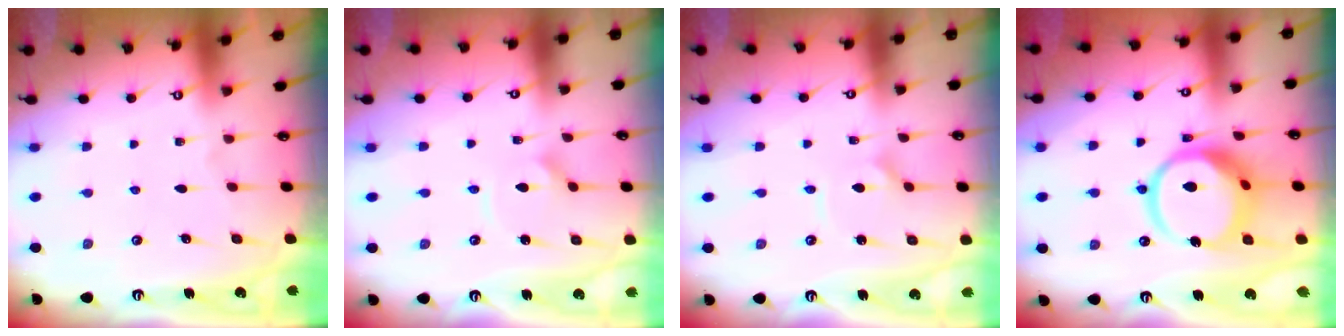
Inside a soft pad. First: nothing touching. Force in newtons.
{"total": 3.5, "press": 3.5, "slide": 0.4}
{"total": 2.8, "press": 2.8, "slide": 0.3}
{"total": 14.3, "press": 14.2, "slide": 1.7}